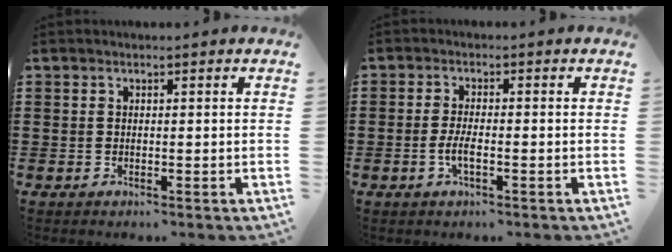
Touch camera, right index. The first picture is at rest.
{"total": 2.8, "force": [-1.0, 0.6, 2.5], "torque": [-0.053, -0.002, -0.020]}